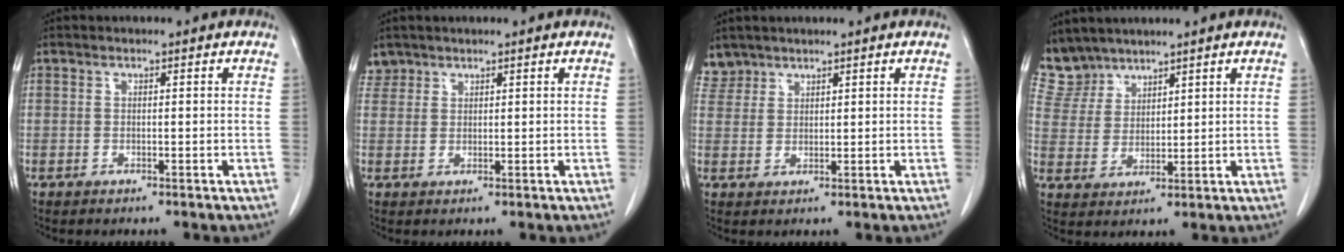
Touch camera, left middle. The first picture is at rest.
{"total": 1.9, "force": [1.6, 1.0, -0.4], "torque": [0.012, 0.010, 0.029]}
{"total": 2.8, "force": [2.4, 1.2, -0.5], "torque": [0.015, 0.008, 0.049]}
{"total": 5.4, "force": [5.1, 1.6, -0.5], "torque": [0.001, 0.007, 0.118]}